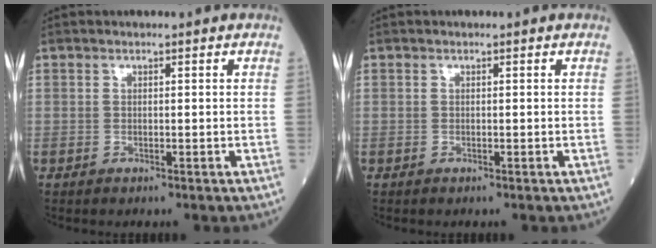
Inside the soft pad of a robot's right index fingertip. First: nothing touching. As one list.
[{"total": 0.0}]